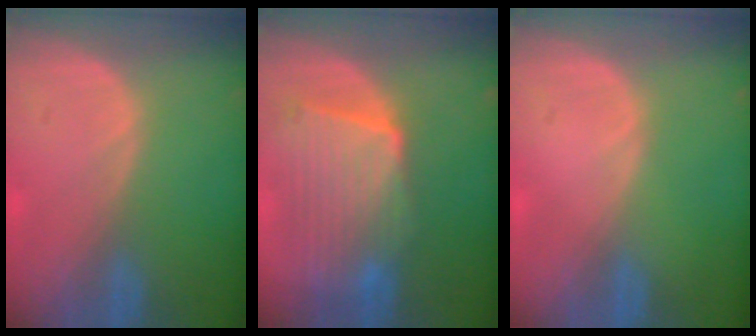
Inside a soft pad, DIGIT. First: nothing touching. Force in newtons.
{"total": 10.2, "press": 9.0, "slide": 4.7}
{"total": 0.0}